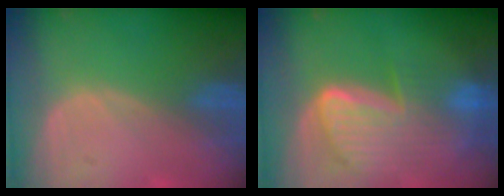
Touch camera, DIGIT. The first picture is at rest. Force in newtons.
{"total": 9.7, "press": 8.3, "slide": 5.1}